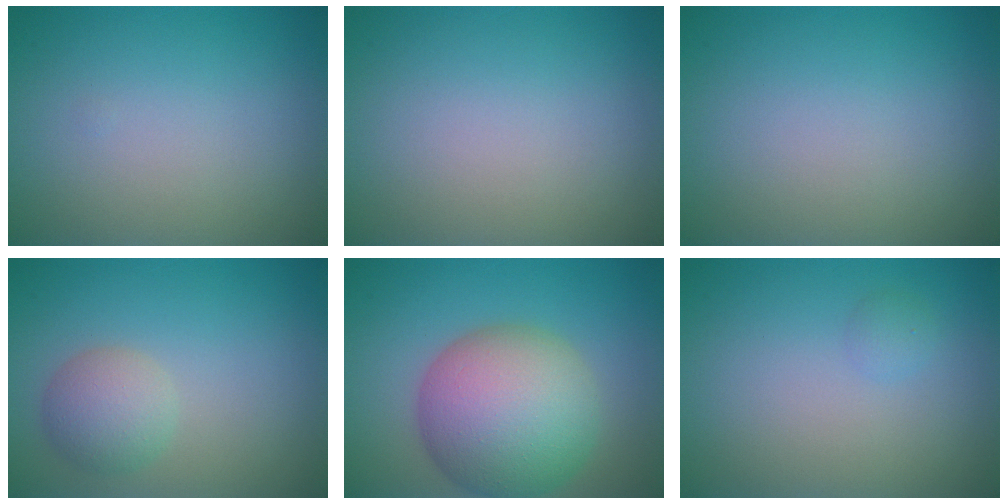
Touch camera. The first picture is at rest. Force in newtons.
{"total": 0.0}
{"total": 0.0}
{"total": 2.7, "press": 2.7, "slide": 0.2}
{"total": 10.7, "press": 10.7, "slide": 0.3}
{"total": 0.8, "press": 0.8, "slide": 0.0}